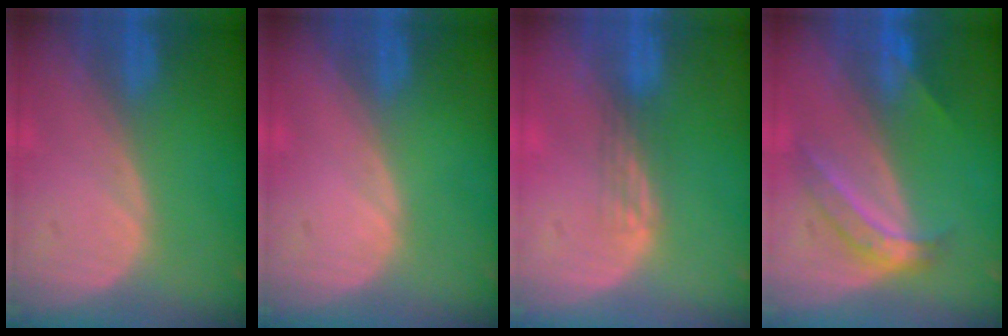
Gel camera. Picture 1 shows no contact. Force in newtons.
{"total": 0.0}
{"total": 2.1, "press": 1.6, "slide": 1.3}
{"total": 5.6, "press": 4.8, "slide": 2.9}